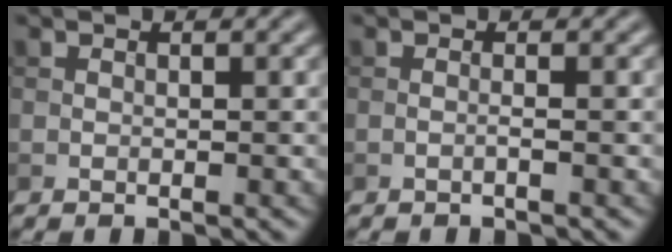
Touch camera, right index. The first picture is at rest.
{"total": 0.7, "force": [-0.3, 0.1, 0.6], "torque": [-0.011, -0.001, -0.009]}